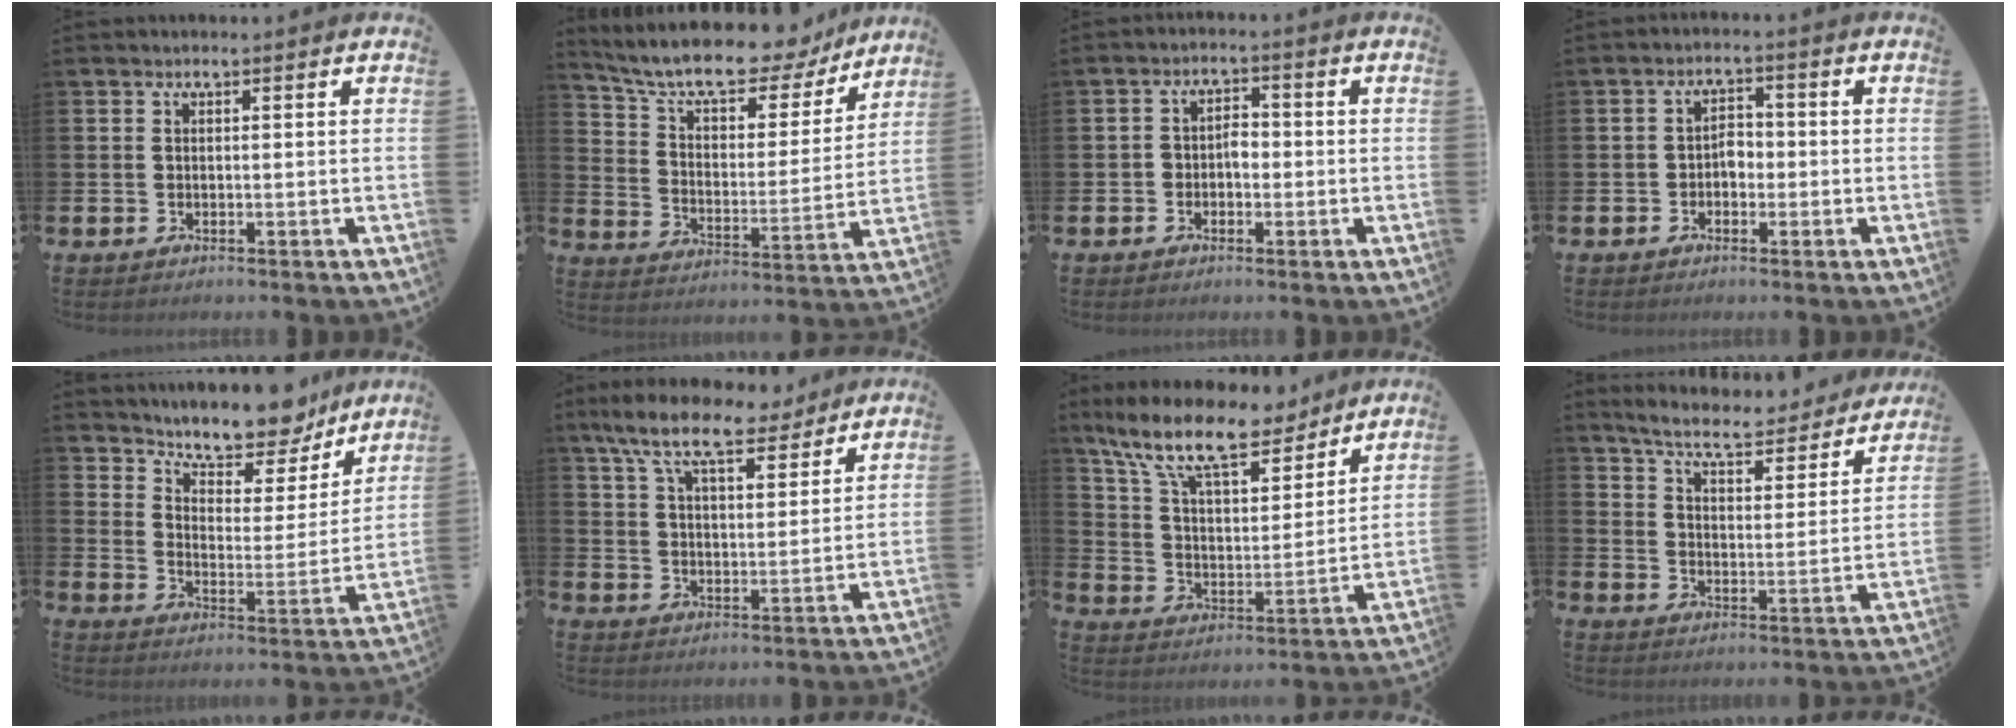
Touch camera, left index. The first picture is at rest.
{"total": 10.9, "force": [9.5, 3.0, 4.4], "torque": [-0.116, -0.060, 0.162]}
{"total": 2.4, "force": [-1.0, 1.8, 1.3], "torque": [-0.027, 0.009, -0.023]}
{"total": 2.4, "force": [-0.9, 1.7, 1.4], "torque": [-0.027, 0.009, -0.022]}
{"total": 11.2, "force": [10.4, 3.0, 3.0], "torque": [-0.075, -0.081, 0.182]}
{"total": 9.9, "force": [8.5, 2.7, 4.3], "torque": [-0.103, -0.036, 0.151]}
{"total": 13.0, "force": [10.6, 4.2, 6.1], "torque": [-0.149, -0.058, 0.186]}
{"total": 7.0, "force": [6.5, 1.0, 2.5], "torque": [-0.081, -0.041, 0.109]}